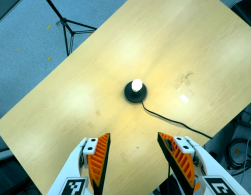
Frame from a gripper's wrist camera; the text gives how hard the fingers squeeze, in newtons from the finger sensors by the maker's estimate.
{"total": 0.0}